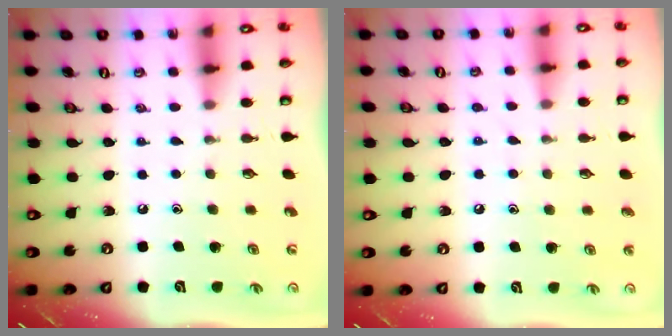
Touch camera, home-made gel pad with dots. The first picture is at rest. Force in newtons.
{"total": 4.4, "press": 4.3, "slide": 0.5}